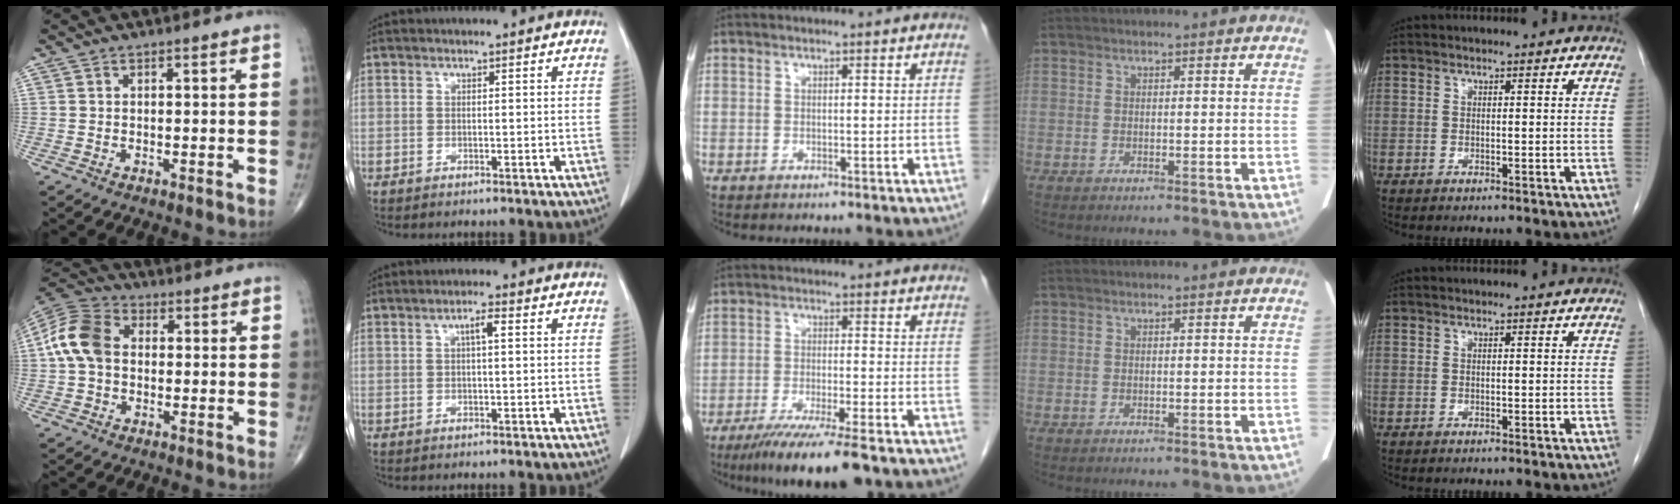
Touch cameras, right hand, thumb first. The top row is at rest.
{"thumb": {"total": 10.7, "force": [0.4, 7.8, 7.3], "torque": [-0.143, 0.030, -0.004]}, "index": {"total": 2.3, "force": [0.6, 0.3, 2.2], "torque": [-0.038, 0.004, 0.009]}, "middle": {"total": 10.4, "force": [-7.6, 0.2, 7.2], "torque": [-0.111, -0.026, -0.120]}}